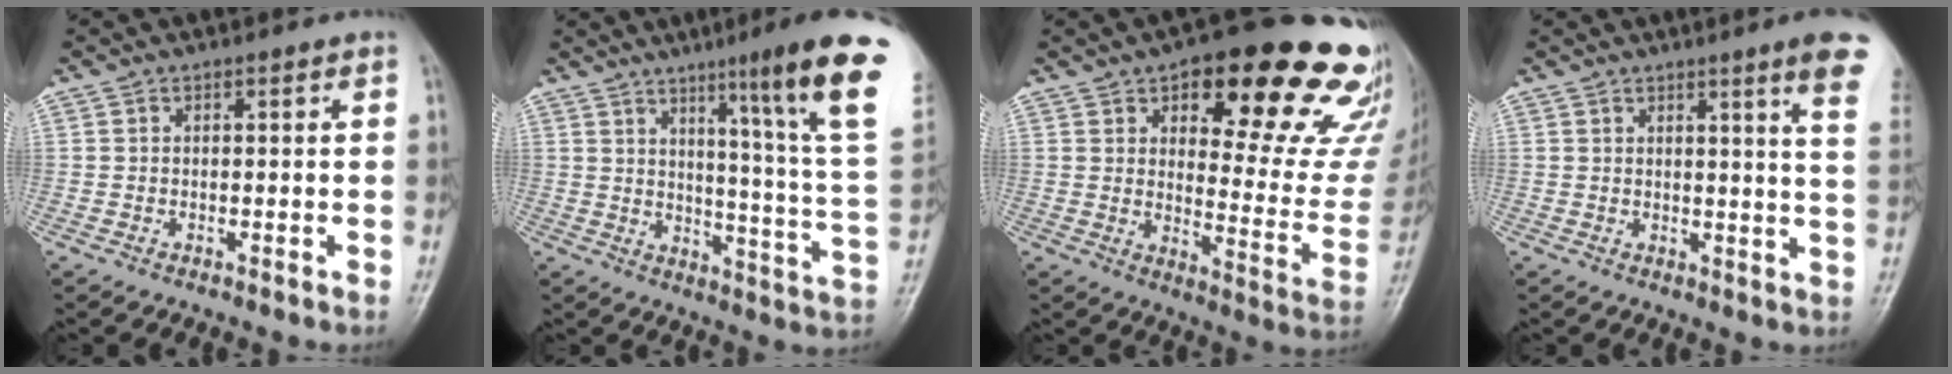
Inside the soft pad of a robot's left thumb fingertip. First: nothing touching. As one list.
[{"total": 21.0, "force": [11.8, -0.2, 17.4], "torque": [-0.218, -0.072, 0.156]}, {"total": 26.2, "force": [15.3, 8.9, 19.3], "torque": [-0.202, -0.066, 0.202]}, {"total": 9.5, "force": [5.9, -0.1, 7.5], "torque": [-0.085, -0.026, 0.056]}]